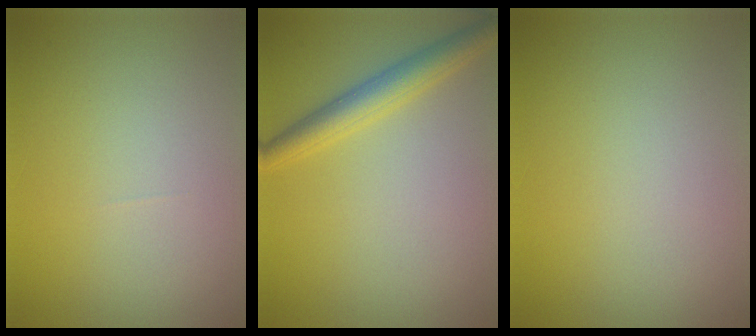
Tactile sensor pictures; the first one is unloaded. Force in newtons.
{"total": 3.3, "press": 3.3, "slide": 0.1}
{"total": 0.0}